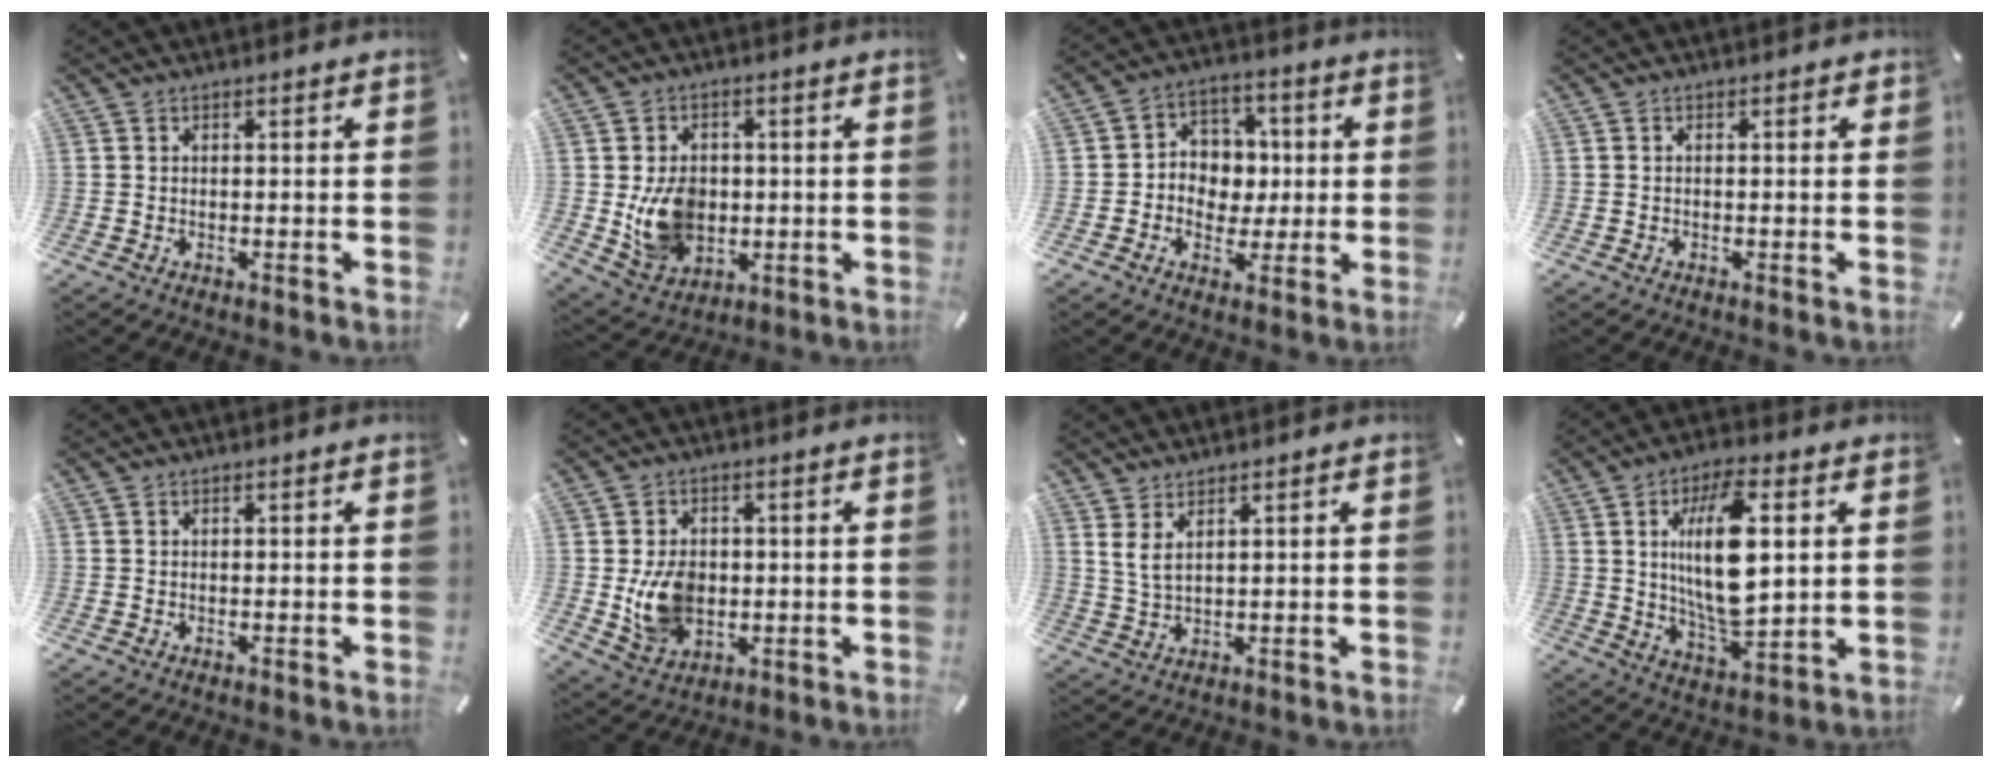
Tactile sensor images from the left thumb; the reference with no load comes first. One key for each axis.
{"total": 10.6, "fx": -0.2, "fy": 8.8, "fz": 5.8, "tx": -0.105, "ty": 0.001, "tz": -0.002}
{"total": 8.2, "fx": -1.1, "fy": 7.9, "fz": 2.3, "tx": -0.034, "ty": 0.015, "tz": -0.017}
{"total": 0.8, "fx": -0.1, "fy": 0.4, "fz": 0.6, "tx": -0.012, "ty": 0.002, "tz": -0.004}
{"total": 0.0}
{"total": 9.9, "fx": -0.3, "fy": 8.0, "fz": 5.8, "tx": -0.109, "ty": 0.002, "tz": -0.004}
{"total": 3.8, "fx": 2.3, "fy": 1.3, "fz": 2.7, "tx": -0.065, "ty": -0.002, "tz": 0.040}
{"total": 16.4, "fx": 3.7, "fy": 7.2, "fz": 14.3, "tx": -0.275, "ty": -0.012, "tz": 0.054}